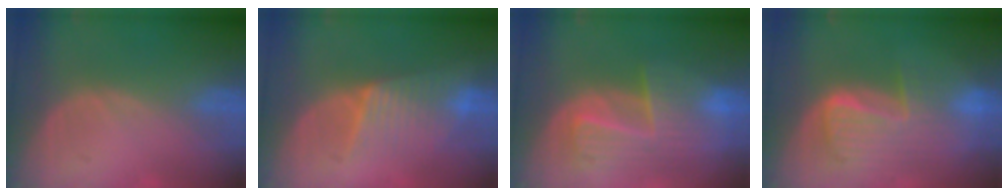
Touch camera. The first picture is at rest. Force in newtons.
{"total": 6.3, "press": 6.3, "slide": 0.7}
{"total": 10.1, "press": 8.8, "slide": 5.0}
{"total": 9.9, "press": 8.5, "slide": 5.1}